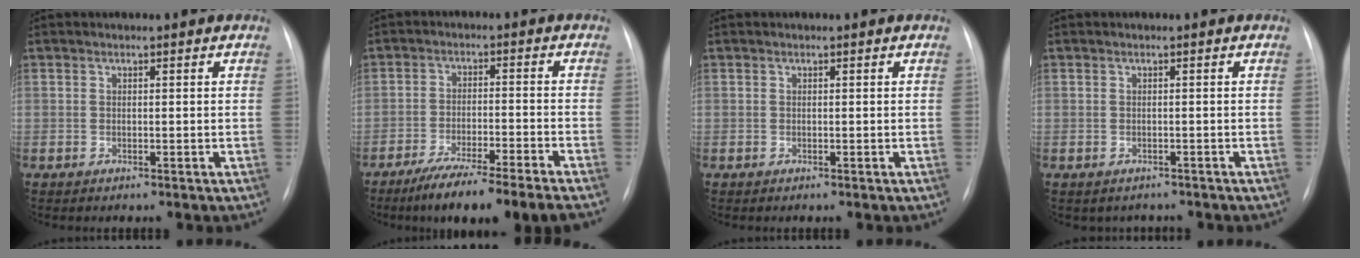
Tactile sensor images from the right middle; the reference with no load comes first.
{"total": 12.1, "force": [-9.5, -0.8, 7.4], "torque": [-0.106, -0.033, -0.152]}
{"total": 0.0}
{"total": 2.4, "force": [-1.9, 1.3, 0.0], "torque": [-0.003, 0.009, -0.023]}